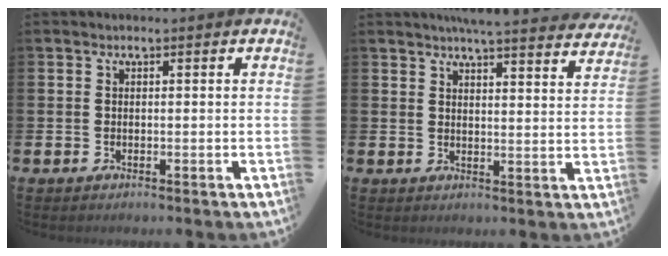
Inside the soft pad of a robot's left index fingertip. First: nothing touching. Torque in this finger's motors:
{"motor_torque": [0.68, -0.83, 0.41, 0.08]}